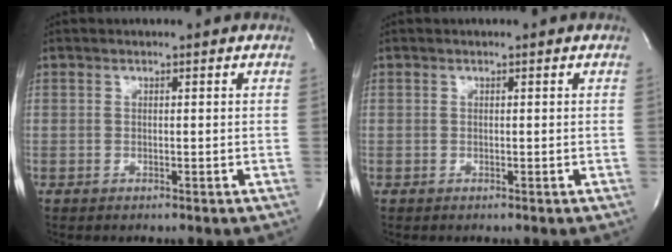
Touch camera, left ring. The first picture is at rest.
{"total": 0.0}